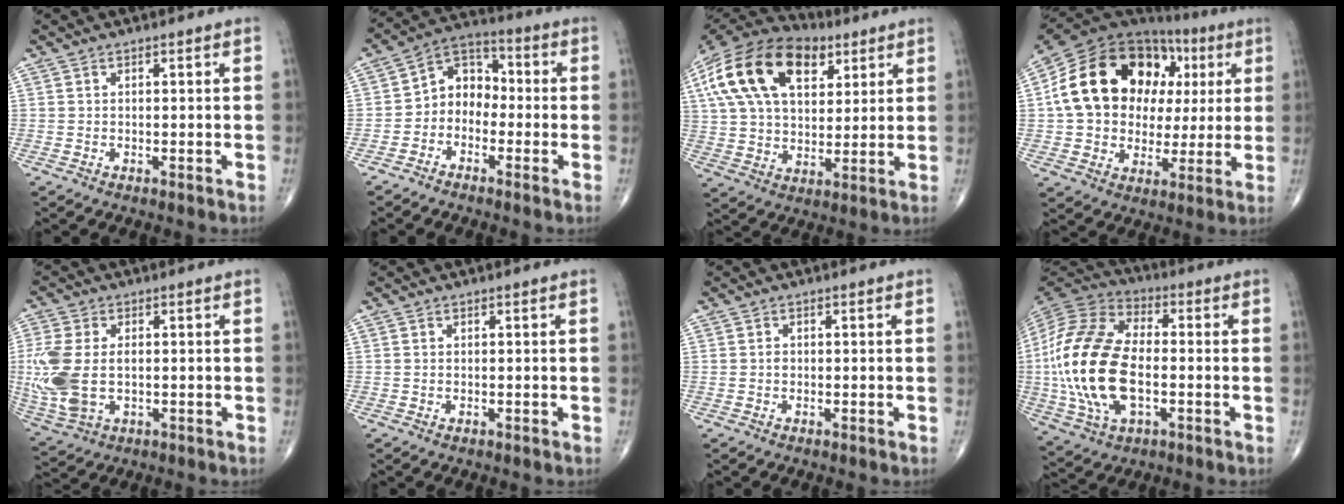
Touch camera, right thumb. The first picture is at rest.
{"total": 7.8, "force": [-1.9, 6.2, 4.4], "torque": [-0.040, 0.042, -0.055]}
{"total": 23.6, "force": [9.7, 13.7, 16.6], "torque": [-0.301, 0.012, 0.167]}
{"total": 24.0, "force": [4.8, 17.8, 15.5], "torque": [-0.235, 0.034, 0.084]}
{"total": 15.8, "force": [-0.4, 9.8, 12.4], "torque": [-0.302, -0.009, 0.004]}
{"total": 0.0}
{"total": 0.9, "force": [-0.1, 0.8, 0.5], "torque": [-0.007, 0.002, -0.002]}
{"total": 23.1, "force": [-2.5, 12.9, 19.0], "torque": [-0.400, 0.007, -0.046]}